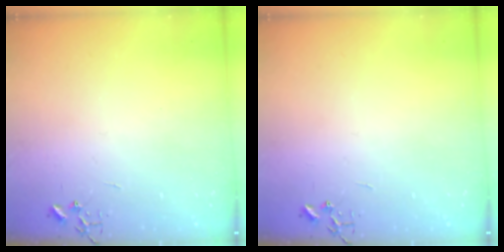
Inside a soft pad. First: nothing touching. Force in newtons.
{"total": 0.0}